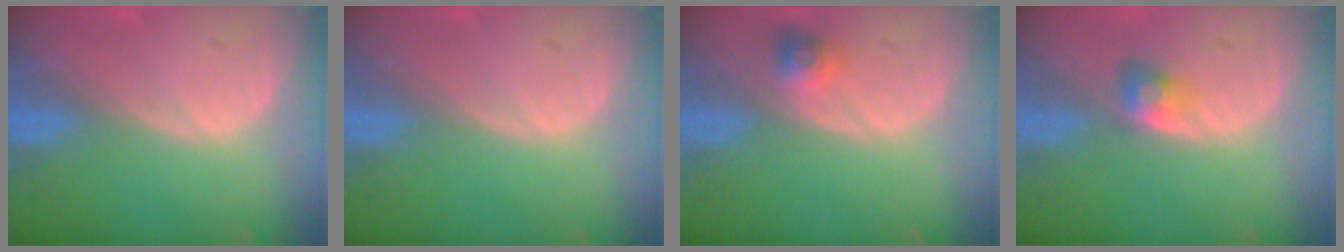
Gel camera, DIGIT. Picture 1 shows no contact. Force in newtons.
{"total": 0.0}
{"total": 3.0, "press": 2.7, "slide": 1.3}
{"total": 2.8, "press": 2.5, "slide": 1.2}